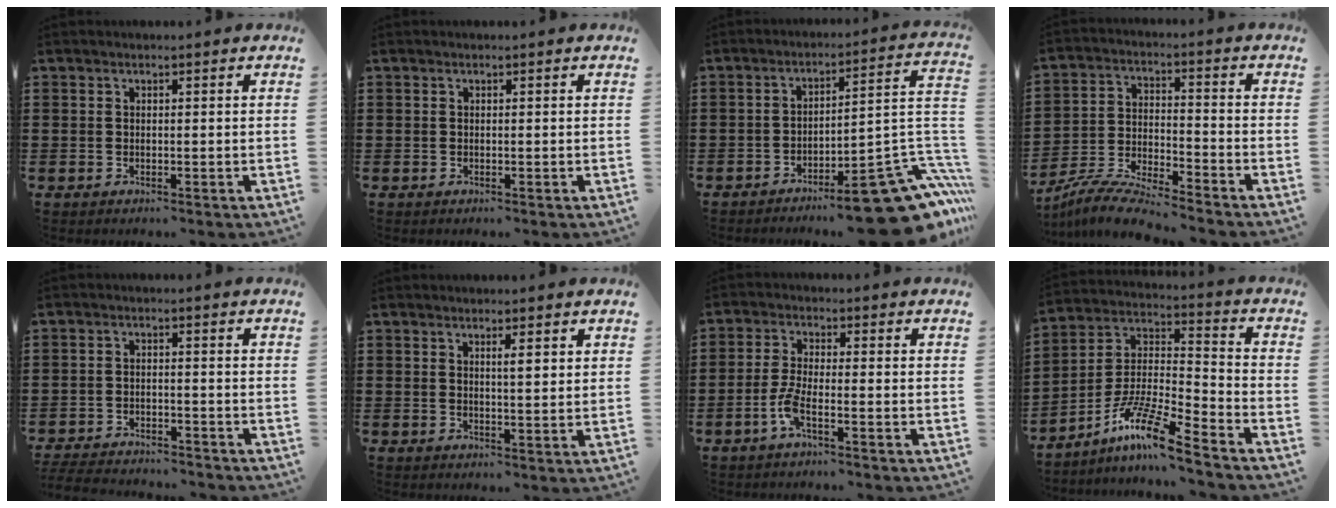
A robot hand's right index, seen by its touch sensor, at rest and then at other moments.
{"total": 0.0}
{"total": 15.5, "force": [-10.5, 3.8, 10.8], "torque": [-0.108, 0.038, -0.170]}
{"total": 7.4, "force": [-7.2, 0.0, 1.8], "torque": [-0.048, 0.002, -0.144]}
{"total": 3.7, "force": [-3.6, 0.1, 0.4], "torque": [-0.016, -0.004, -0.078]}
{"total": 2.5, "force": [1.2, 0.3, 2.2], "torque": [-0.036, -0.003, 0.018]}
{"total": 4.2, "force": [-2.2, 0.7, 3.5], "torque": [-0.096, -0.013, -0.050]}
{"total": 11.6, "force": [-9.1, 0.9, 7.1], "torque": [-0.154, 0.003, -0.185]}